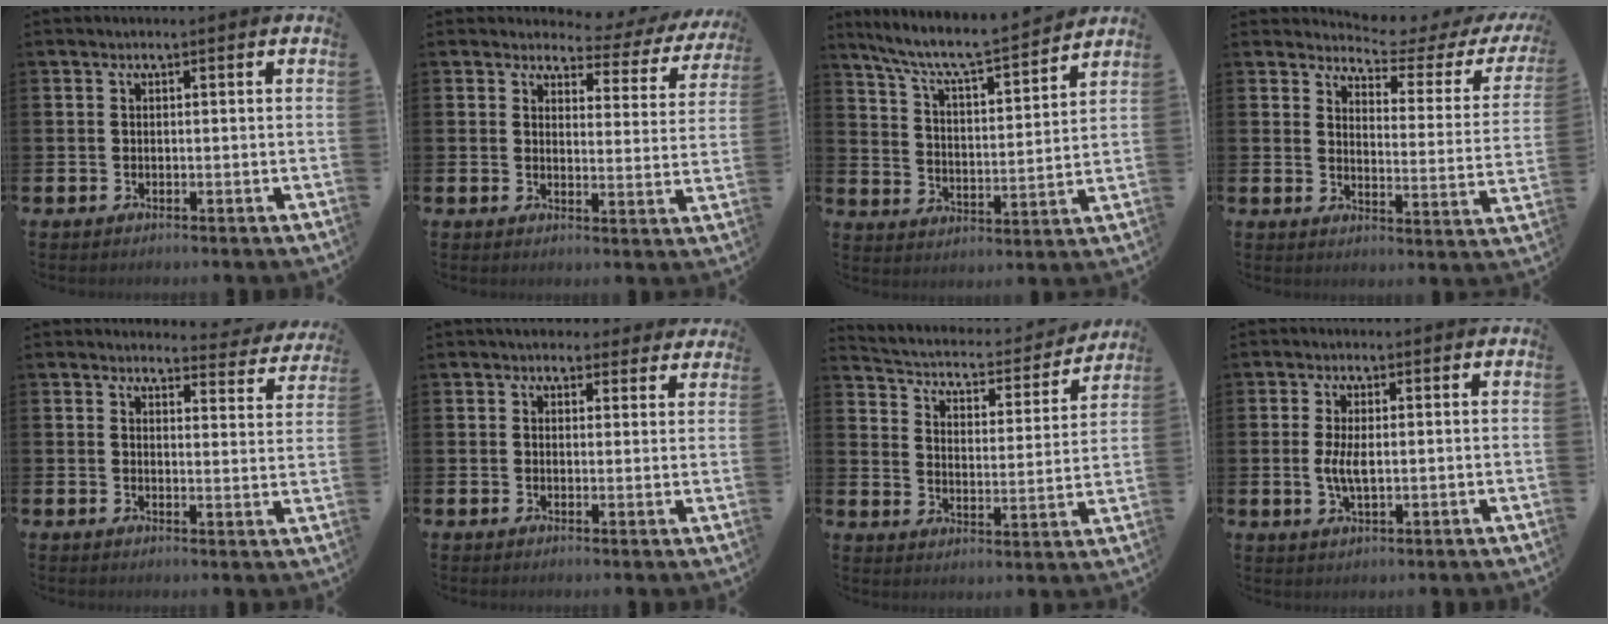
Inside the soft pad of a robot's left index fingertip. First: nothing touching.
{"total": 3.2, "force": [2.6, 1.7, 0.7], "torque": [-0.020, -0.025, 0.034]}
{"total": 7.6, "force": [6.9, 0.7, 3.0], "torque": [-0.092, -0.053, 0.116]}
{"total": 3.8, "force": [3.5, 1.1, 1.1], "torque": [-0.040, -0.029, 0.051]}
{"total": 3.0, "force": [3.0, 0.7, 0.1], "torque": [-0.003, -0.024, 0.048]}
{"total": 3.8, "force": [3.3, 1.7, 0.2], "torque": [0.004, -0.016, 0.058]}
{"total": 4.5, "force": [4.0, 1.6, 1.2], "torque": [-0.054, -0.036, 0.059]}
{"total": 3.5, "force": [0.3, 1.4, 3.2], "torque": [-0.061, 0.004, 0.003]}